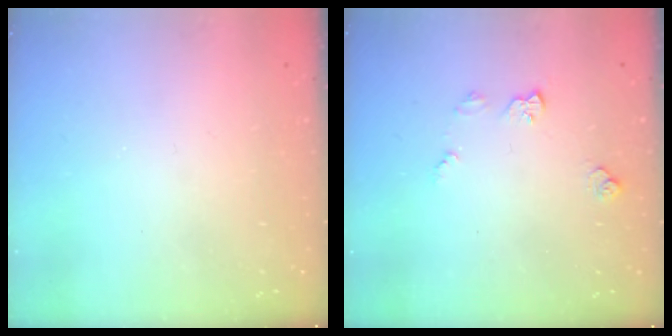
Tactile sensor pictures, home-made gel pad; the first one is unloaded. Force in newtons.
{"total": 7.9, "press": 7.9, "slide": 0.6}